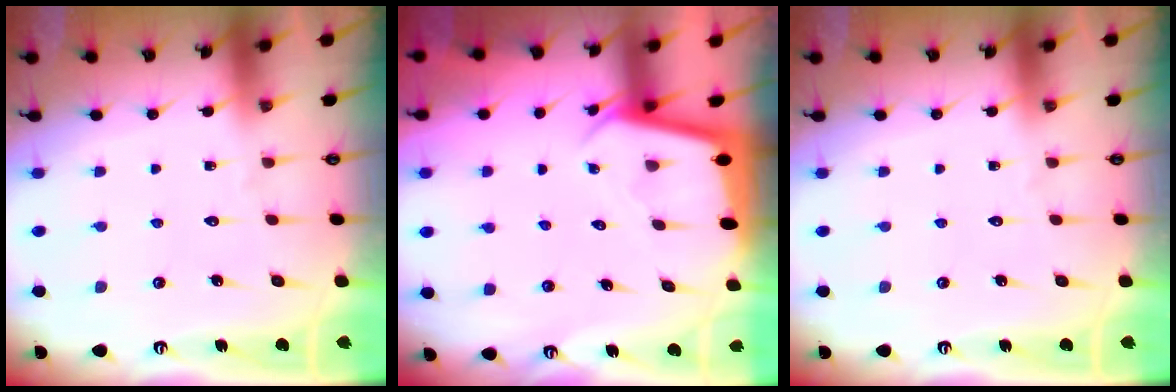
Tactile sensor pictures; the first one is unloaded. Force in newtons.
{"total": 2.3, "press": 2.3, "slide": 0.1}
{"total": 0.0}